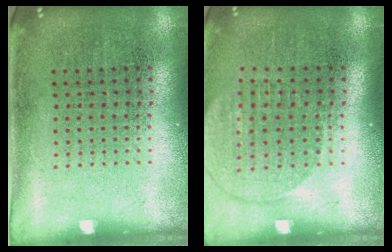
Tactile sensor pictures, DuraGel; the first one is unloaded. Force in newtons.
{"total": 1.6, "press": 1.4, "slide": 0.9}